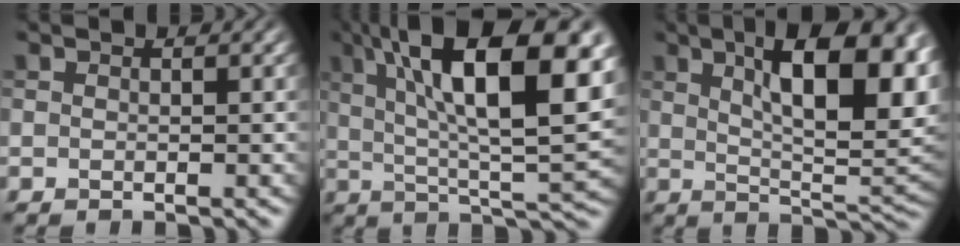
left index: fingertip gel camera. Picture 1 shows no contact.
{"total": 14.7, "force": [4.9, 4.0, 13.3], "torque": [-0.226, 0.018, 0.100]}
{"total": 13.3, "force": [3.8, 4.7, 11.8], "torque": [-0.153, 0.010, 0.069]}